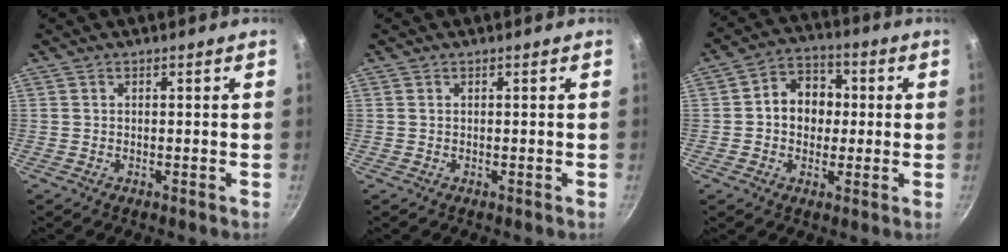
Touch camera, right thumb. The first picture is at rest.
{"total": 0.0}
{"total": 9.4, "force": [0.4, 7.7, 5.4], "torque": [-0.041, 0.017, -0.008]}